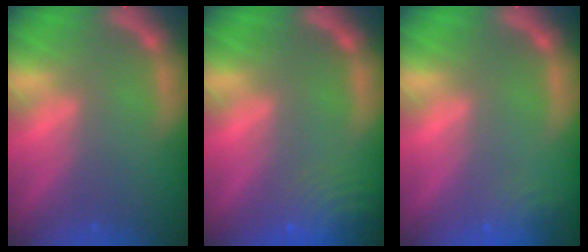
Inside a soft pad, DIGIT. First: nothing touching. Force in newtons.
{"total": 8.0}
{"total": 3.0}